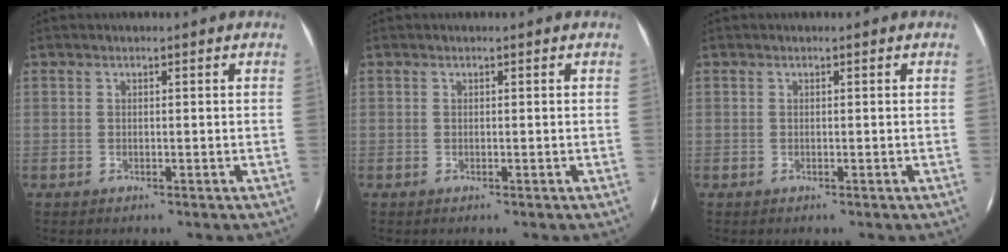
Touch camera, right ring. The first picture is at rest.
{"total": 0.0}
{"total": 0.0}